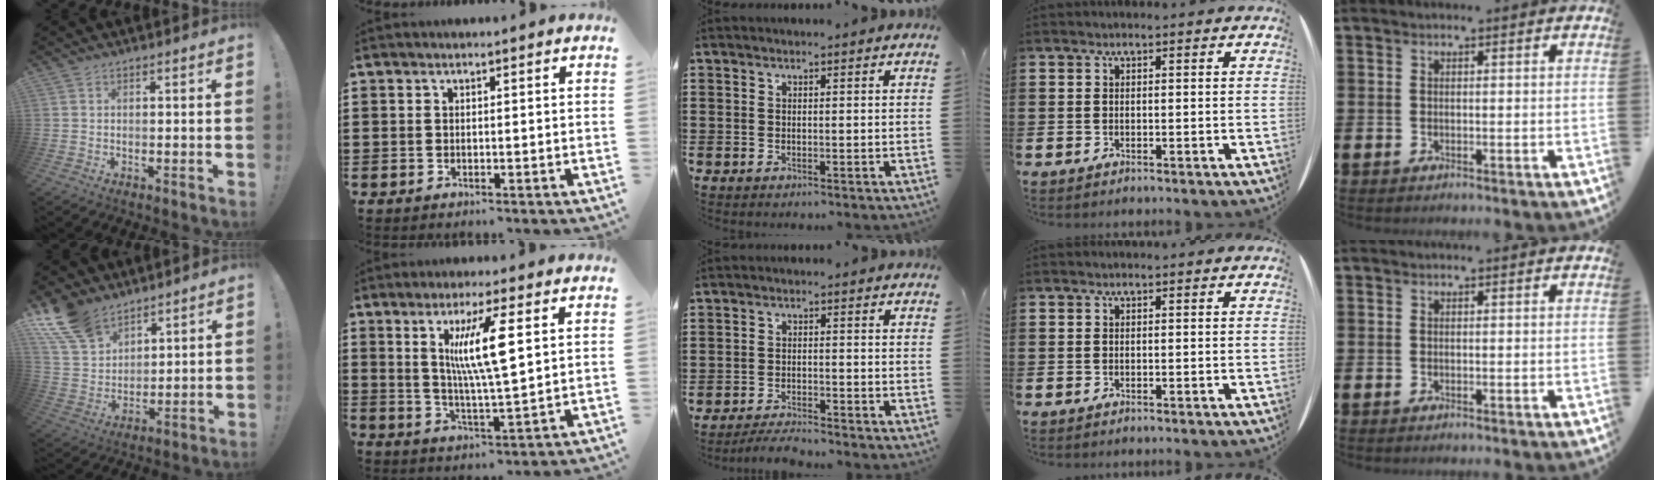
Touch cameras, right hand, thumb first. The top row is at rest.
{"thumb": {"total": 13.9, "force": [10.3, 7.8, 5.2], "torque": [-0.115, -0.060, 0.202]}, "index": {"total": 9.7, "force": [3.1, 1.5, 9.1], "torque": [-0.173, 0.002, 0.047]}, "middle": {"total": 2.9, "force": [-2.8, 0.1, 0.6], "torque": [-0.013, 0.002, -0.056]}}